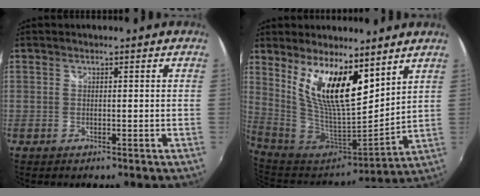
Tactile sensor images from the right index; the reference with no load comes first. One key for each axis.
{"total": 16.4, "fx": 8.2, "fy": 5.7, "fz": 13.1, "tx": -0.236, "ty": -0.005, "tz": 0.162}